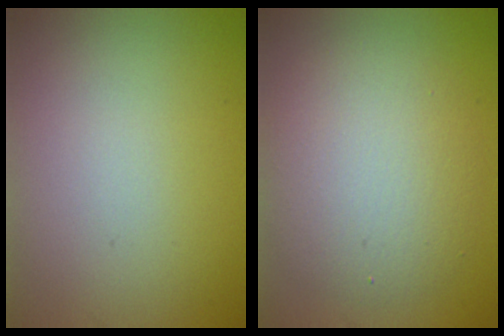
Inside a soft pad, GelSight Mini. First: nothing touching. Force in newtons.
{"total": 5.5, "press": 5.5, "slide": 0.2}